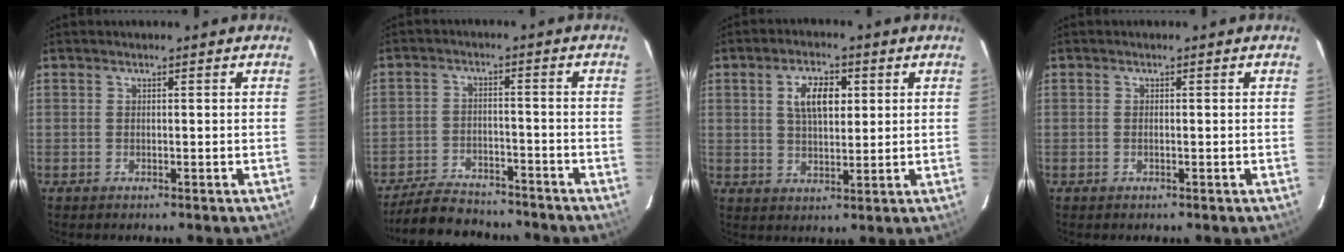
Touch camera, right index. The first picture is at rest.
{"total": 12.2, "force": [-10.8, 4.1, 3.9], "torque": [-0.105, 0.005, -0.160]}
{"total": 7.1, "force": [2.1, 3.5, 5.8], "torque": [-0.102, 0.012, 0.040]}
{"total": 0.6, "force": [-0.1, 0.0, 0.5], "torque": [-0.011, 0.001, -0.004]}